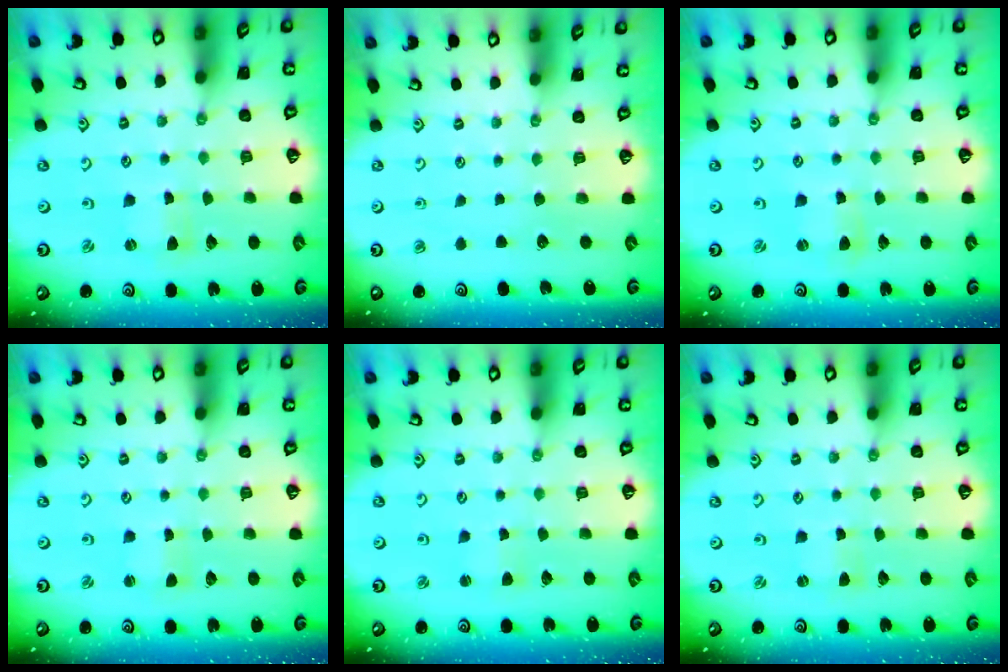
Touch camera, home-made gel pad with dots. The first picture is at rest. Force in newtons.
{"total": 0.0}
{"total": 2.3, "press": 2.3, "slide": 0.3}
{"total": 1.0, "press": 1.0, "slide": 0.0}
{"total": 2.2, "press": 2.2, "slide": 0.3}
{"total": 0.0}